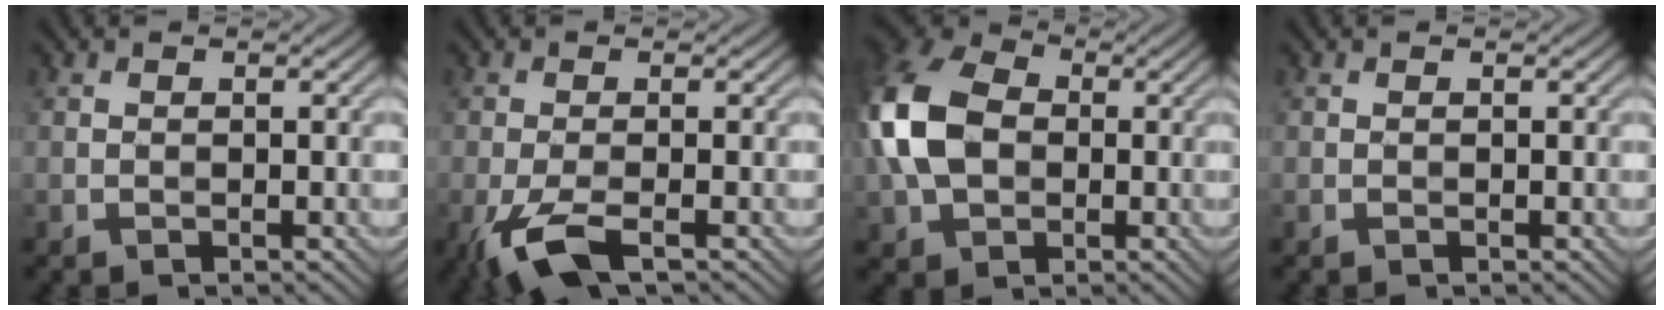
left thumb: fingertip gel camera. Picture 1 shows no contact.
{"total": 4.8, "force": [-2.6, 1.3, 3.8], "torque": [-0.084, -0.002, -0.059]}
{"total": 12.4, "force": [0.0, 8.9, 8.6], "torque": [-0.235, 0.012, -0.015]}
{"total": 0.0}